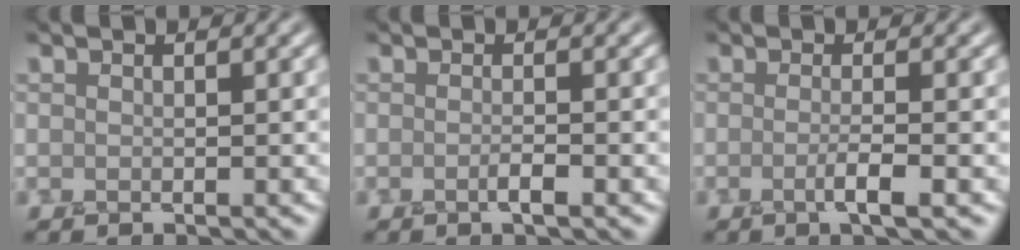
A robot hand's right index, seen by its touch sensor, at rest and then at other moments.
{"total": 1.4, "force": [-0.4, 0.3, 1.3], "torque": [-0.017, 0.000, -0.012]}
{"total": 2.4, "force": [-0.5, 0.5, 2.2], "torque": [-0.034, -0.002, -0.015]}